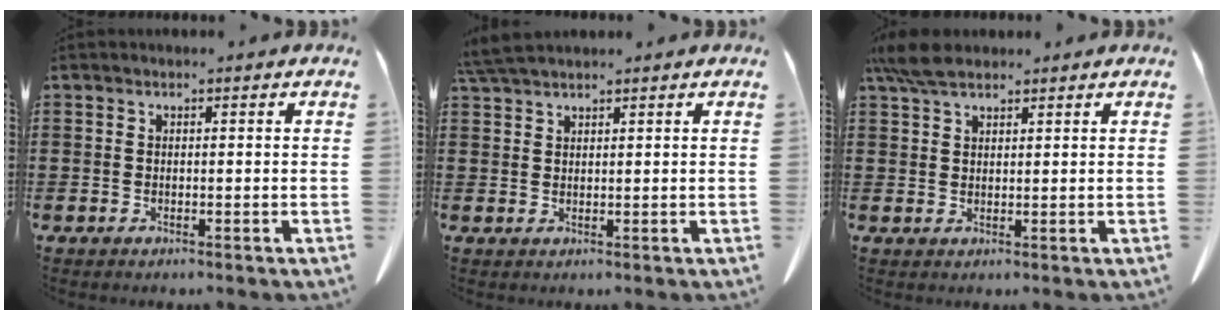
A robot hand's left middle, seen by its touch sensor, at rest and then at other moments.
{"total": 3.2, "force": [2.9, 0.3, 1.4], "torque": [-0.036, -0.001, 0.056]}
{"total": 4.9, "force": [3.7, 1.5, 2.9], "torque": [-0.067, 0.002, 0.070]}